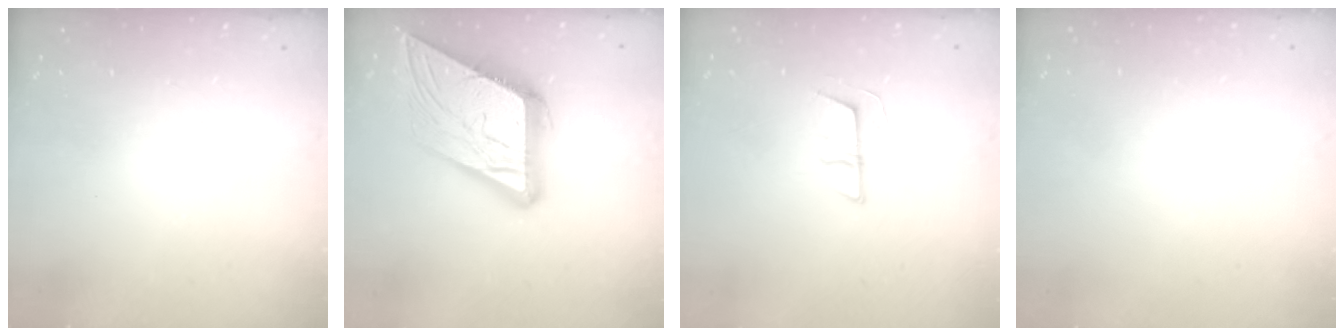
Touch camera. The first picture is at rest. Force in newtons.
{"total": 18.7, "press": 18.6, "slide": 2.1}
{"total": 5.7, "press": 5.6, "slide": 1.0}
{"total": 0.9, "press": 0.9, "slide": 0.1}